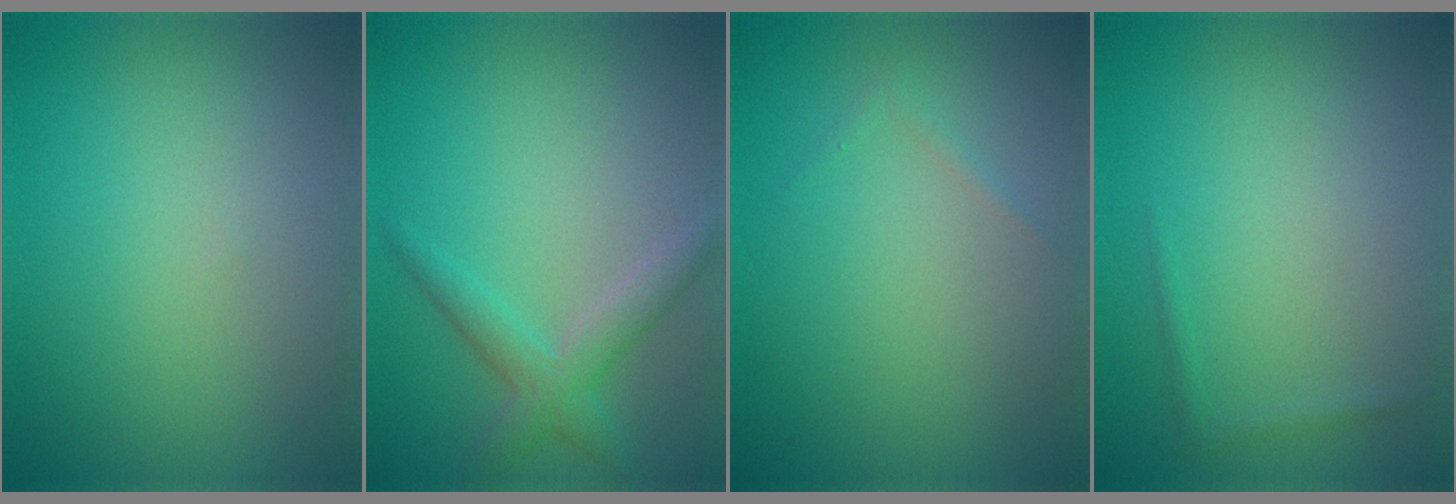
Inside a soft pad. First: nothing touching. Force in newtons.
{"total": 2.8, "press": 2.8, "slide": 0.1}
{"total": 0.5, "press": 0.5, "slide": 0.0}
{"total": 0.6, "press": 0.6, "slide": 0.1}